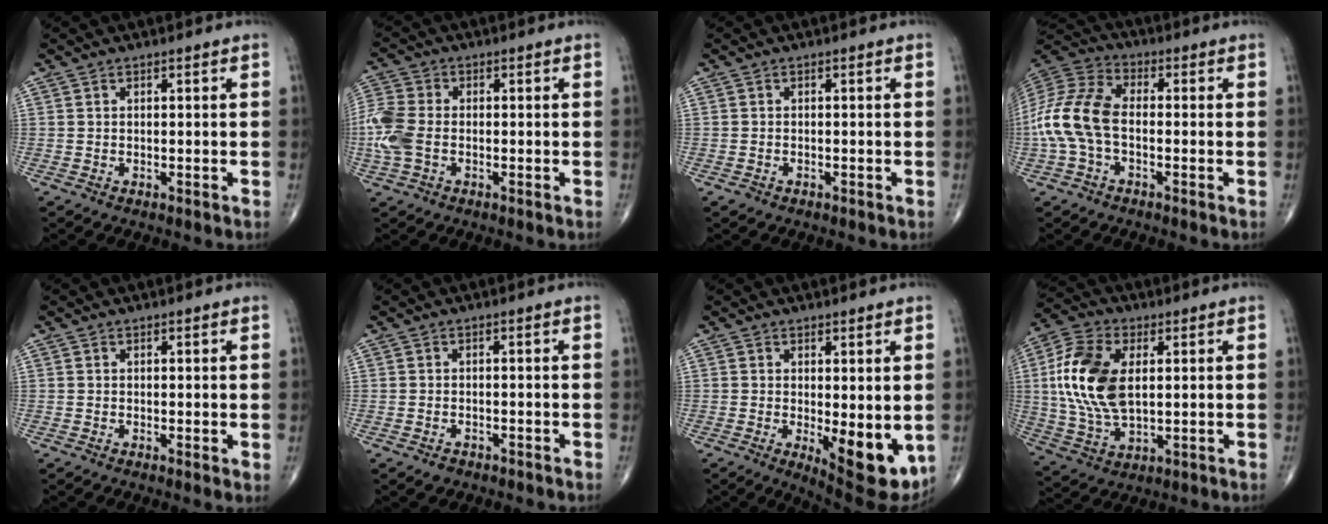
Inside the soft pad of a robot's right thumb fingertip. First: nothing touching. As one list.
[{"total": 8.7, "force": [-1.5, 5.7, 6.4], "torque": [-0.173, 0.012, -0.036]}, {"total": 0.9, "force": [-0.6, 0.6, 0.2], "torque": [-0.006, 0.002, -0.011]}, {"total": 13.4, "force": [-1.9, 7.8, 10.7], "torque": [-0.239, 0.033, -0.043]}, {"total": 1.1, "force": [0.3, 0.4, 0.9], "torque": [-0.015, -0.005, 0.001]}, {"total": 1.4, "force": [-0.9, 0.9, 0.5], "torque": [-0.006, 0.004, -0.012]}, {"total": 11.0, "force": [-1.6, 4.2, 10.1], "torque": [-0.120, -0.027, -0.008]}, {"total": 15.8, "force": [2.5, 8.8, 12.9], "torque": [-0.265, -0.002, 0.047]}]